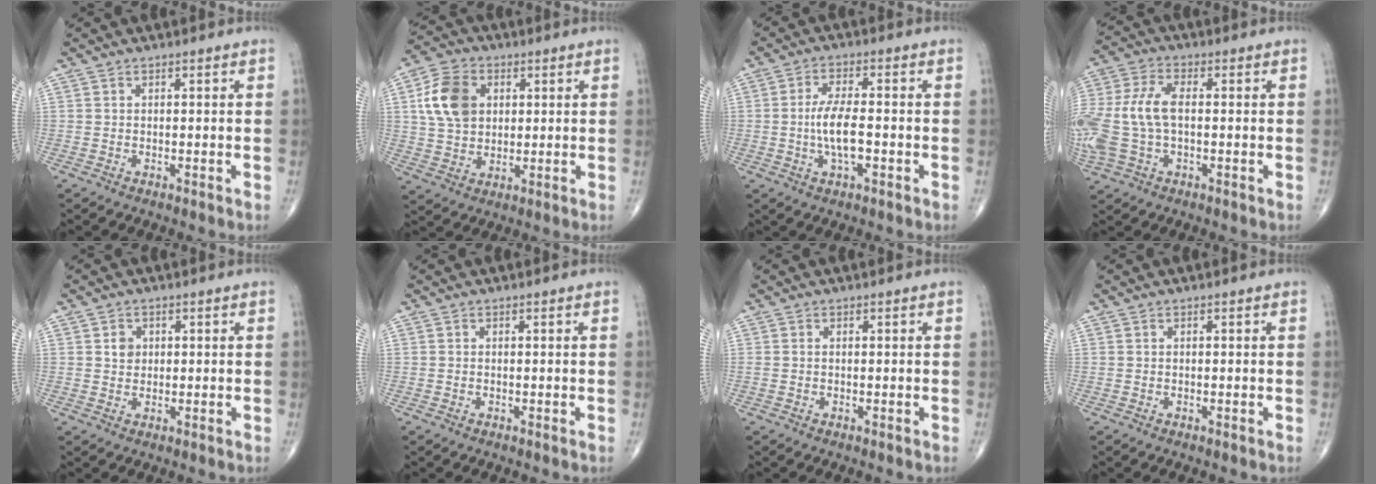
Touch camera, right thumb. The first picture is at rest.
{"total": 10.8, "force": [2.6, 8.0, 6.9], "torque": [-0.114, 0.003, 0.048]}
{"total": 6.7, "force": [-1.1, 2.3, 6.2], "torque": [-0.123, 0.007, -0.024]}
{"total": 14.4, "force": [-0.7, 8.1, 11.9], "torque": [-0.301, 0.020, -0.011]}
{"total": 2.3, "force": [0.6, 2.0, 1.0], "torque": [-0.004, -0.001, 0.010]}
{"total": 0.0}
{"total": 0.8, "force": [0.0, 0.4, 0.7], "torque": [-0.020, 0.003, 0.003]}
{"total": 0.0}